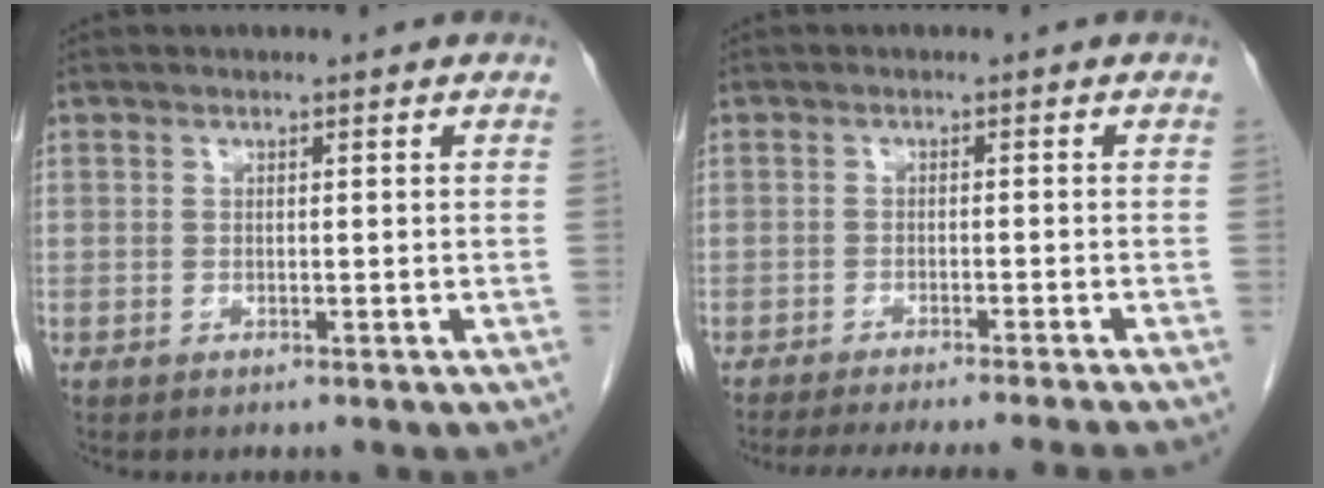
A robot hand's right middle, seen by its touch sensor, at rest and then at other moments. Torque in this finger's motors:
{"motor_torque": [0.24, -0.23, 0.05, 0.03]}